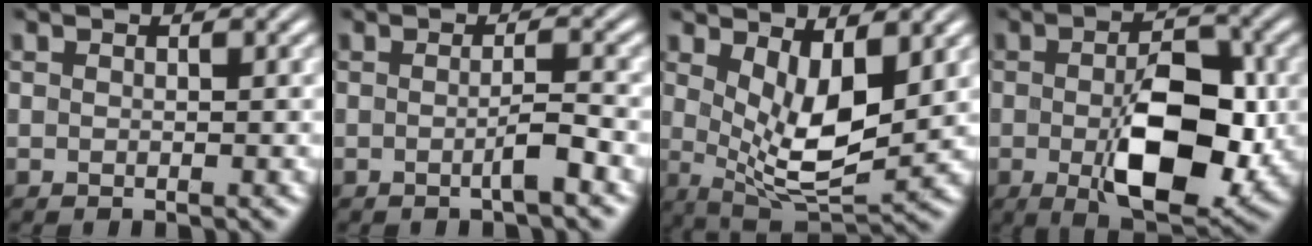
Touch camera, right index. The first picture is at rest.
{"total": 1.7, "force": [-0.9, -0.1, 1.4], "torque": [-0.012, 0.001, -0.020]}
{"total": 7.8, "force": [1.2, 3.8, 6.7], "torque": [-0.103, -0.031, 0.032]}
{"total": 9.6, "force": [-1.8, 4.4, 8.4], "torque": [-0.136, -0.027, -0.020]}